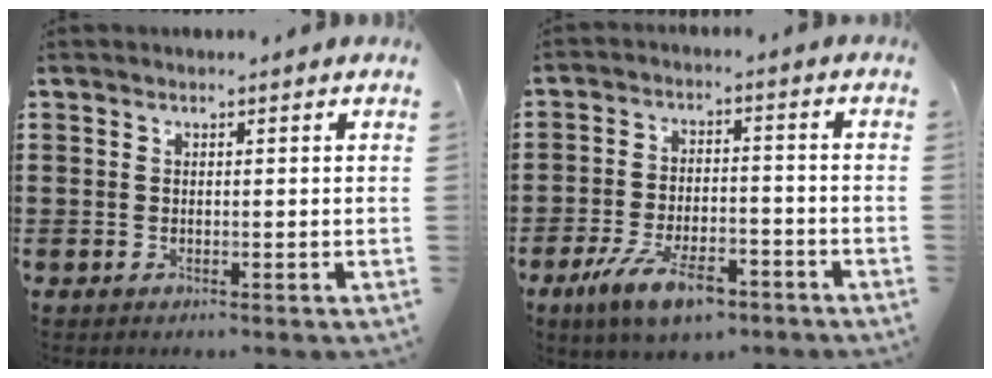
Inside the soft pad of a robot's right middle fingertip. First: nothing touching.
{"total": 8.0, "force": [-5.3, 2.9, 5.2], "torque": [-0.105, 0.005, -0.098]}